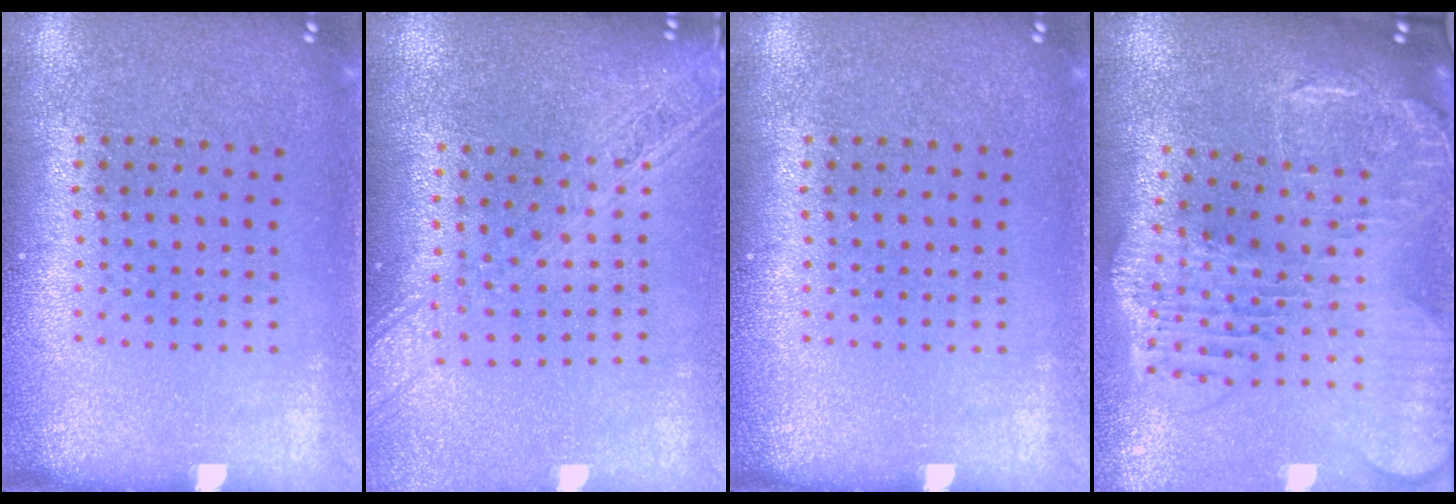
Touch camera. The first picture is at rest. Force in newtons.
{"total": 2.1, "press": 1.8, "slide": 1.1}
{"total": 0.0}
{"total": 2.5, "press": 2.2, "slide": 1.2}